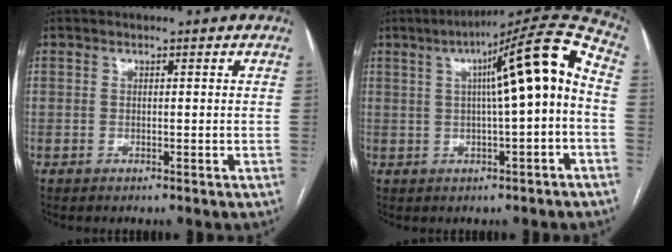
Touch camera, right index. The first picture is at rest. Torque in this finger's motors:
{"motor_torque": [0.99, -0.80, 0.33, 0.08]}